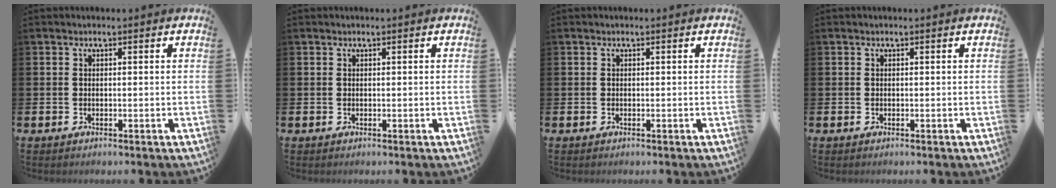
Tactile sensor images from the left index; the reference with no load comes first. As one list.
[{"total": 0.0}, {"total": 0.0}, {"total": 0.0}]